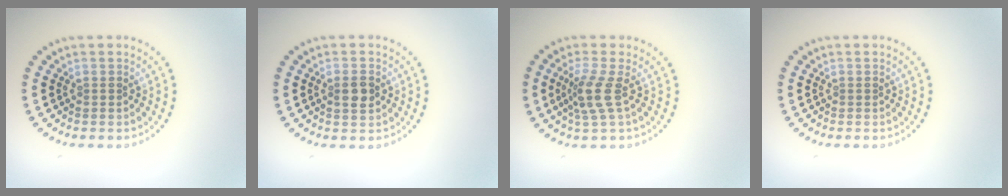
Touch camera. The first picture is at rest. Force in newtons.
{"total": 1.8, "press": 1.8, "slide": 0.4}
{"total": 2.7, "press": 2.0, "slide": 1.7}
{"total": 0.0}